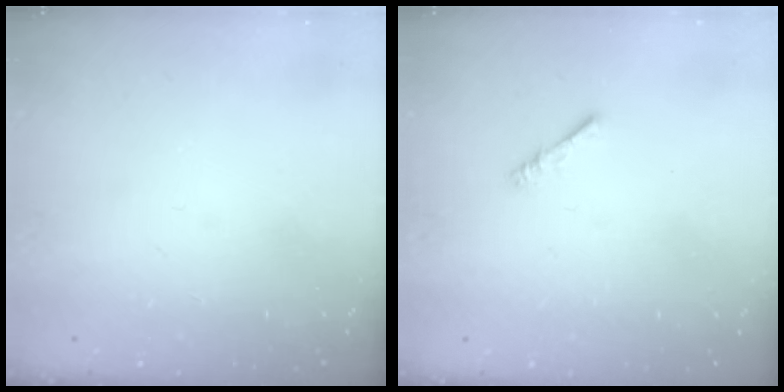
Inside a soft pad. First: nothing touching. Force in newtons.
{"total": 1.5, "press": 1.4, "slide": 0.3}